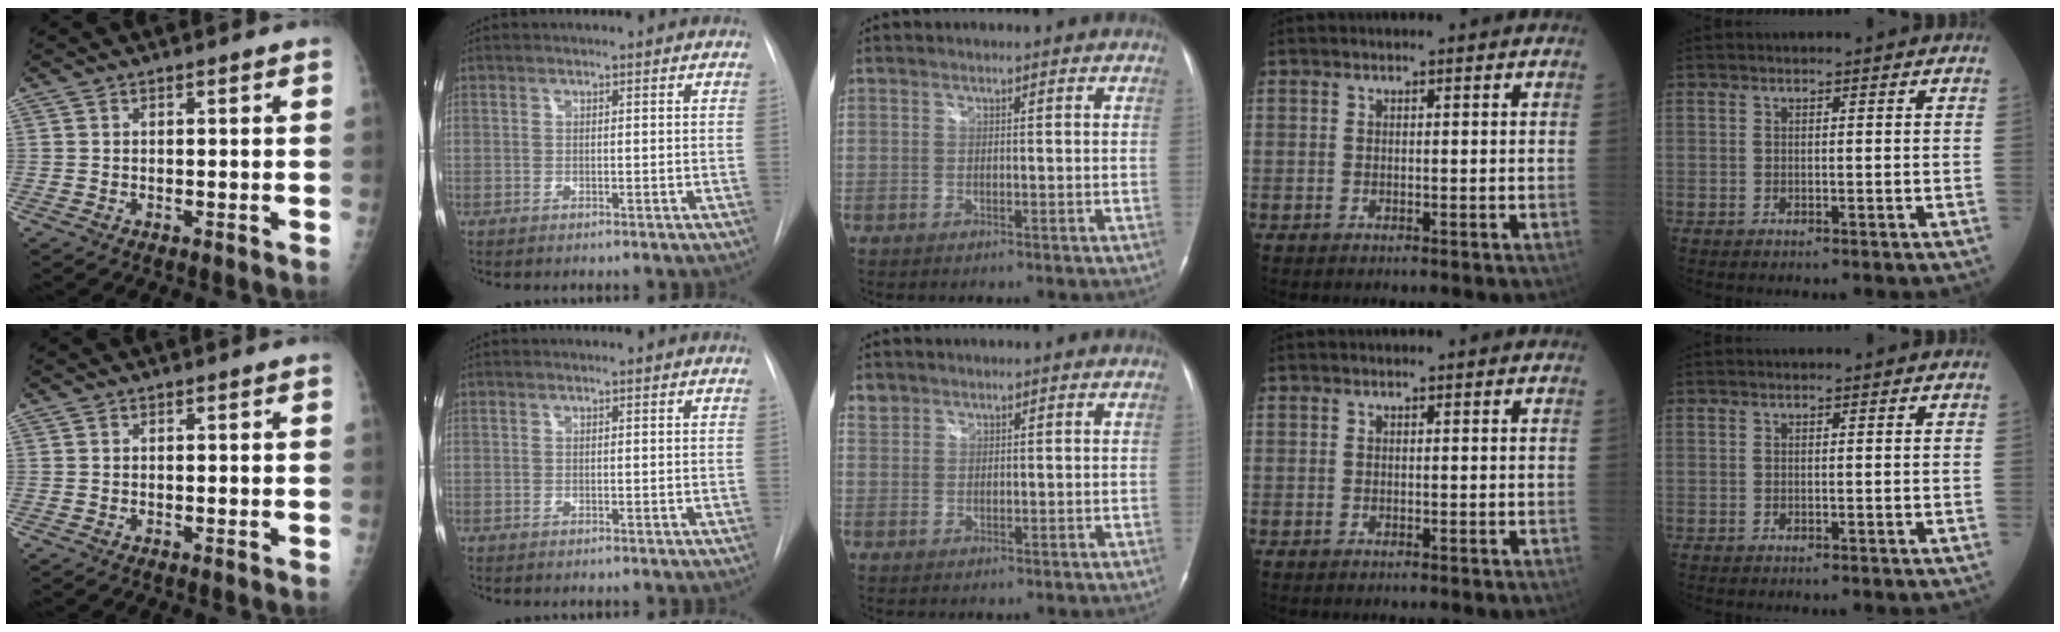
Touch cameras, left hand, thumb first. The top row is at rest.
{"middle": {"total": 1.6, "force": [1.3, 1.0, -0.1], "torque": [0.005, 0.008, 0.023]}}